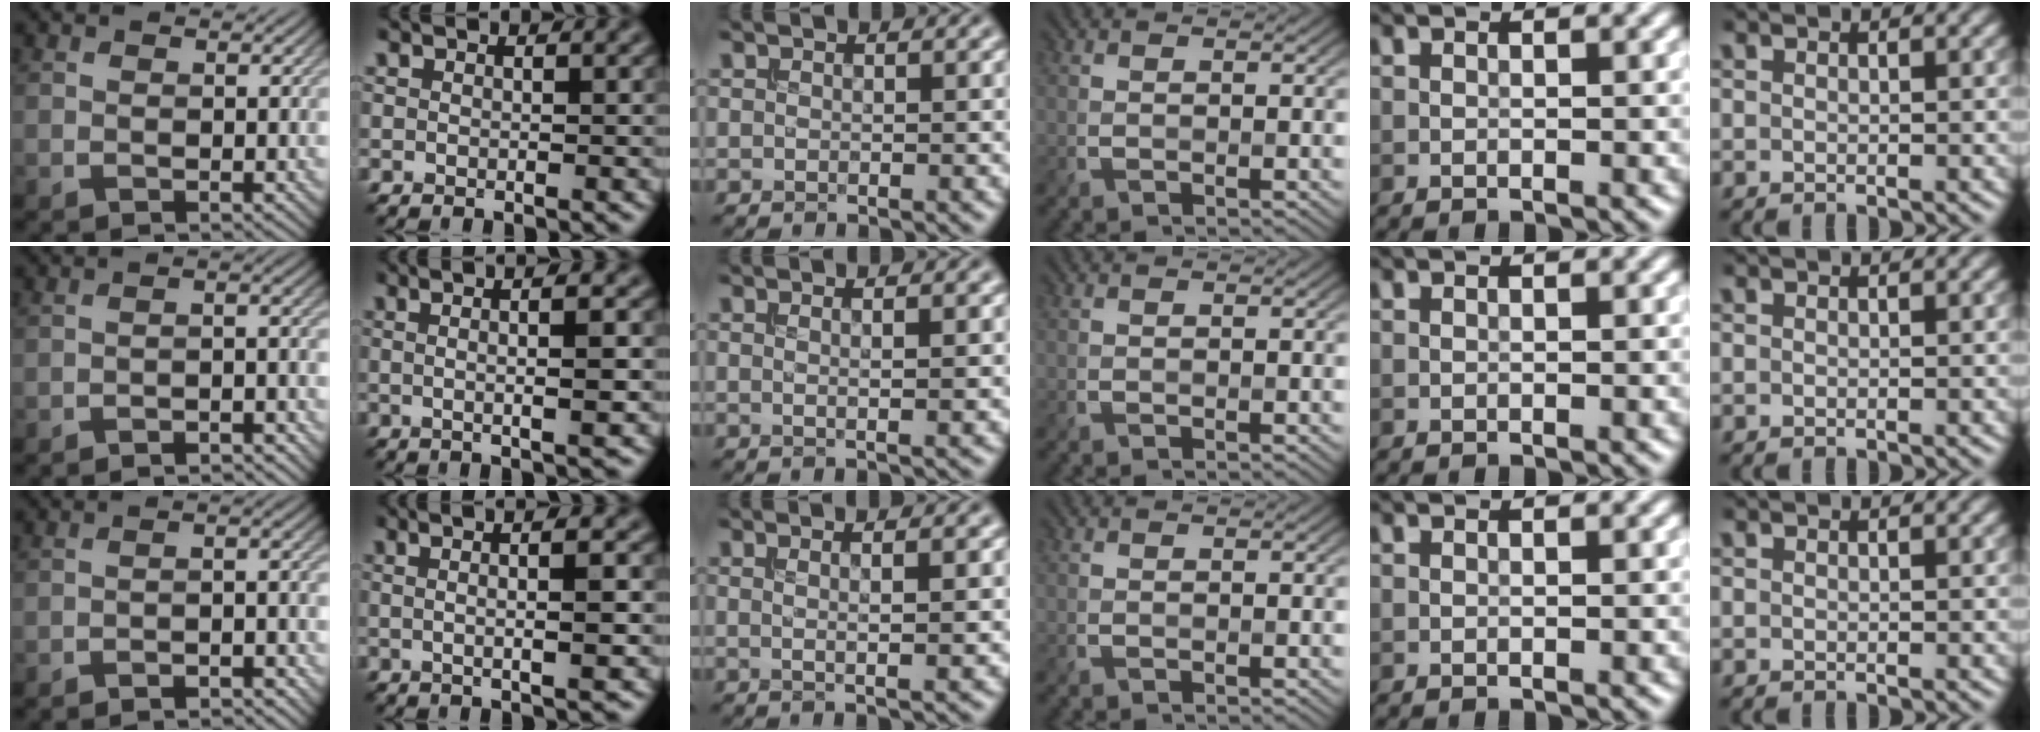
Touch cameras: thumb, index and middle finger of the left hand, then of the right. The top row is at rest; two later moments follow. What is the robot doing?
{"motion": "insert", "object": "bucket"}